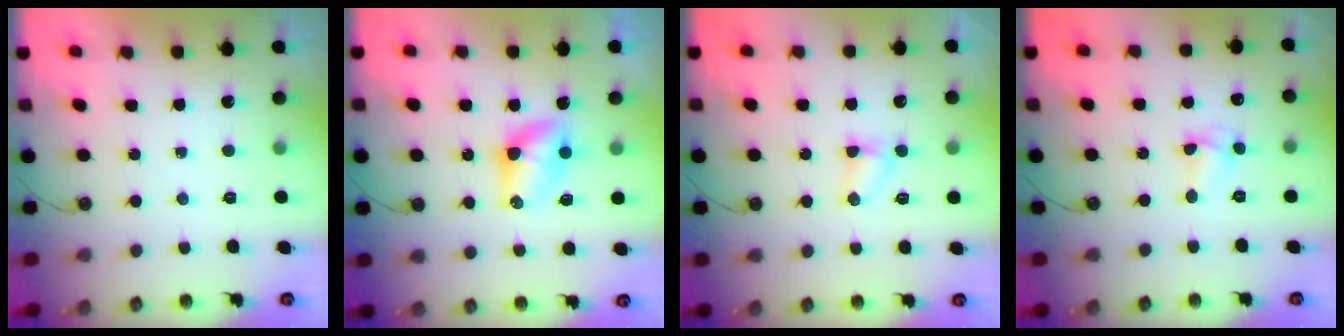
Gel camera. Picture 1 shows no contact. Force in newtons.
{"total": 6.9, "press": 6.9, "slide": 0.6}
{"total": 3.2, "press": 3.1, "slide": 0.3}
{"total": 3.9, "press": 3.9, "slide": 0.4}